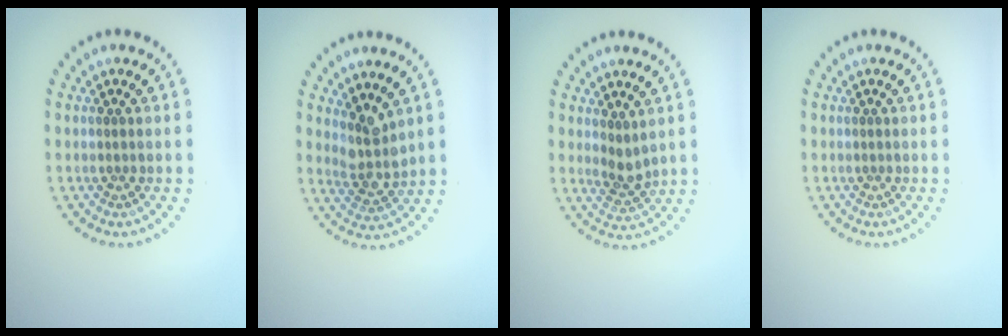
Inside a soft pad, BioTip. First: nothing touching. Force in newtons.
{"total": 3.1, "press": 2.5, "slide": 1.9}
{"total": 1.9, "press": 1.6, "slide": 1.1}
{"total": 0.0}